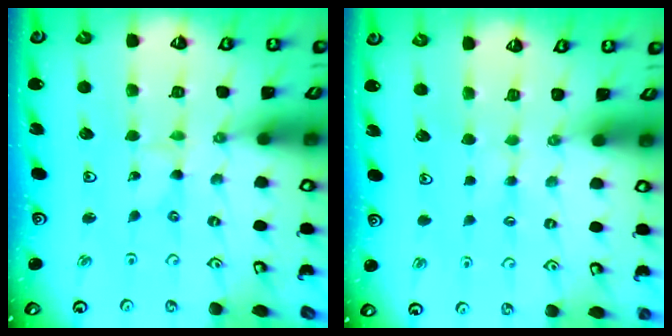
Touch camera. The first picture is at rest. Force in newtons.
{"total": 2.4, "press": 2.4, "slide": 0.4}